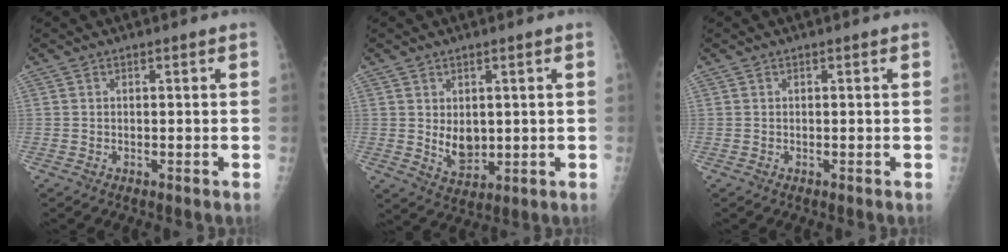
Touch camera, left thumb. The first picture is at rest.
{"total": 5.6, "force": [0.8, 3.7, 4.1], "torque": [-0.047, -0.017, 0.027]}
{"total": 0.0}